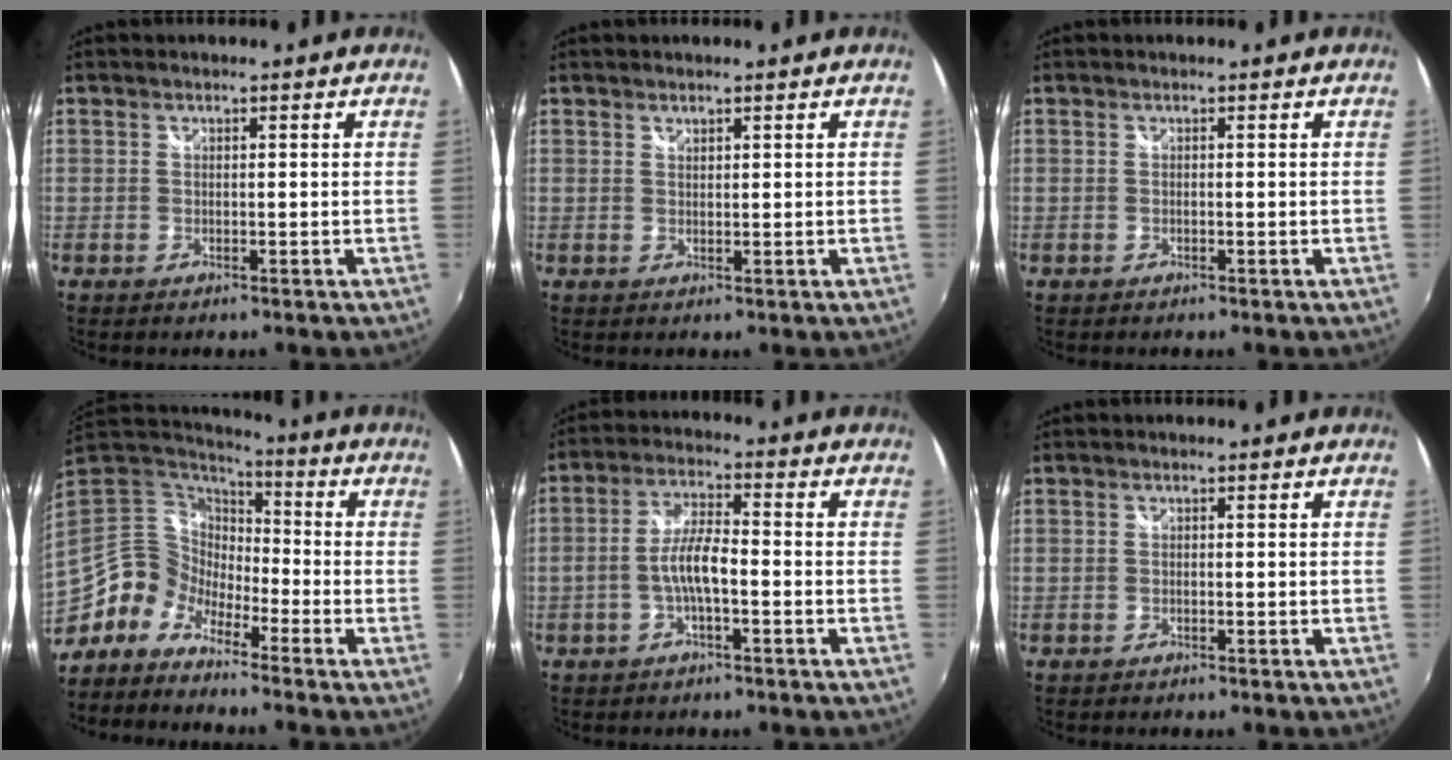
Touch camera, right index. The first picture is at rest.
{"total": 0.9, "force": [0.8, 0.4, 0.2], "torque": [-0.001, 0.000, 0.015]}
{"total": 0.0}
{"total": 8.0, "force": [-4.5, 6.2, 2.3], "torque": [-0.037, 0.032, -0.112]}
{"total": 6.2, "force": [-1.9, 1.5, 5.7], "torque": [-0.117, 0.009, -0.034]}
{"total": 0.0}